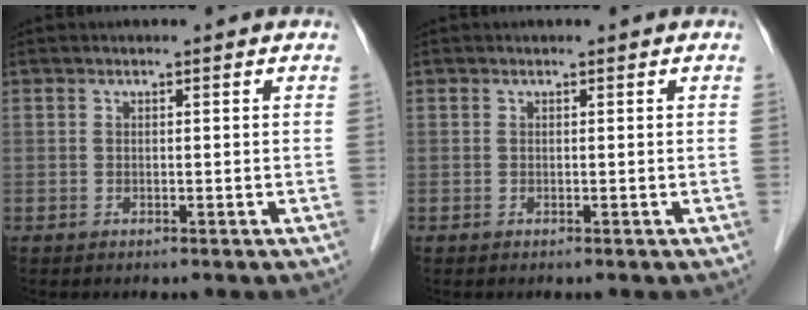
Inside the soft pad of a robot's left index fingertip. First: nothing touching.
{"total": 0.0}